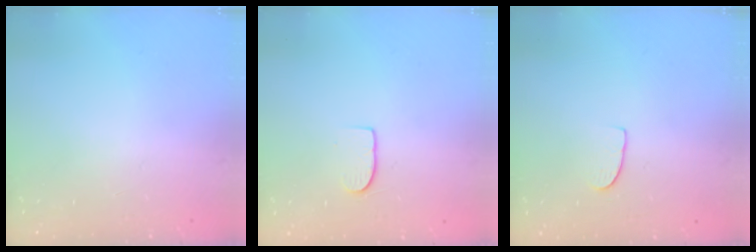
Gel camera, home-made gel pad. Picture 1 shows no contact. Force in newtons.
{"total": 6.6, "press": 6.6, "slide": 0.7}
{"total": 5.4, "press": 5.4, "slide": 0.3}